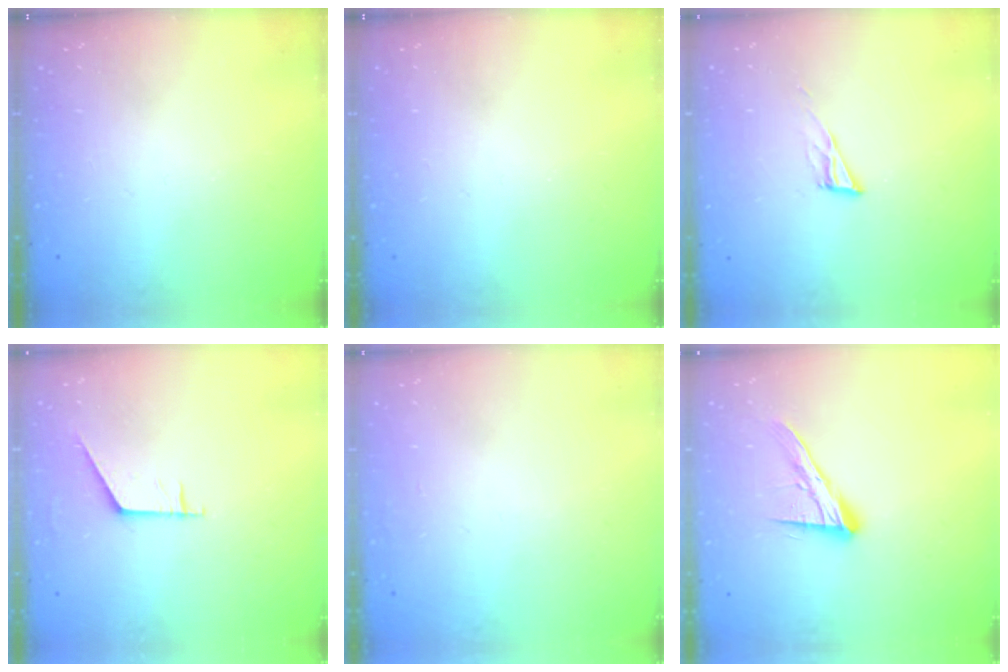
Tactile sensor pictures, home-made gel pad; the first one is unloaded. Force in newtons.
{"total": 0.0}
{"total": 7.0, "press": 6.9, "slide": 0.9}
{"total": 4.4, "press": 4.4, "slide": 0.5}
{"total": 0.9, "press": 0.9, "slide": 0.0}
{"total": 13.4, "press": 13.3, "slide": 1.1}